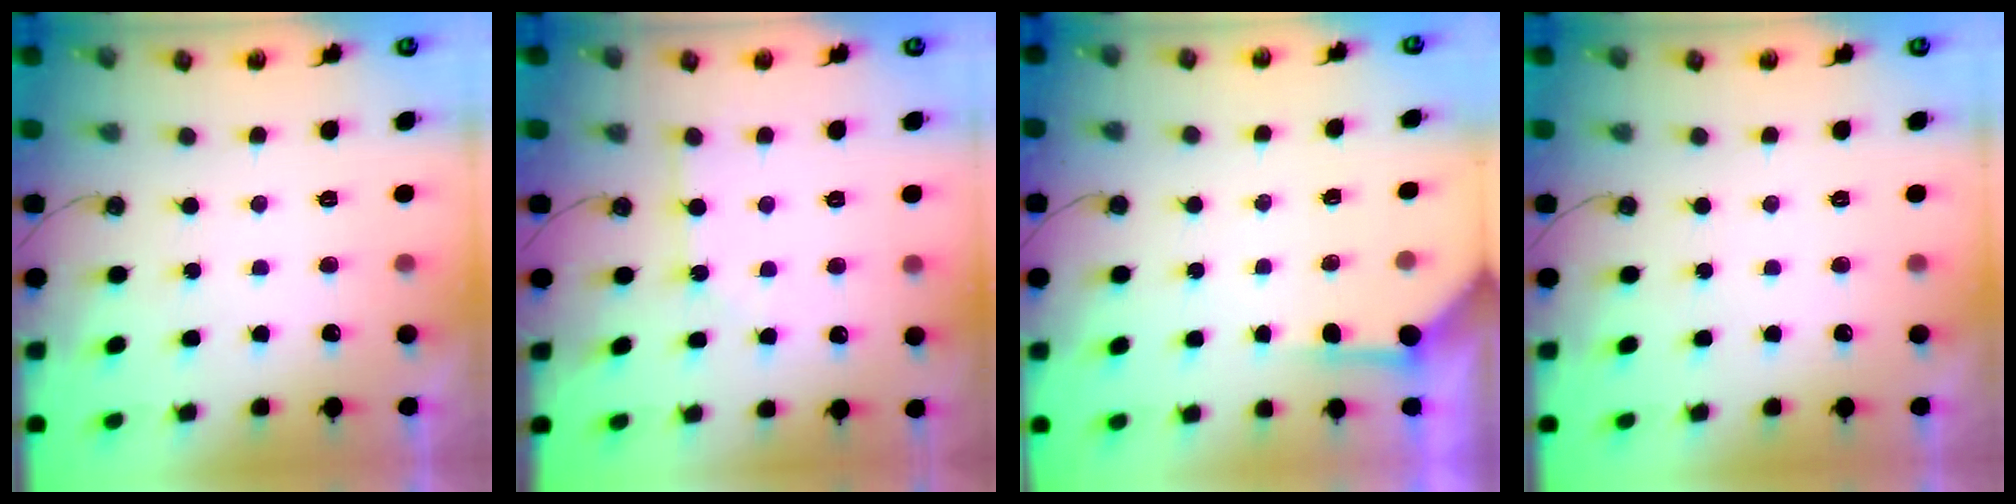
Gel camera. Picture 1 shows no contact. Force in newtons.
{"total": 2.6, "press": 2.6, "slide": 0.3}
{"total": 3.8, "press": 3.8, "slide": 0.4}
{"total": 0.0}